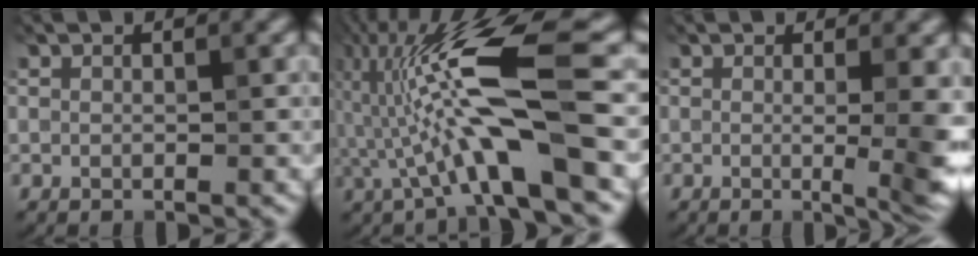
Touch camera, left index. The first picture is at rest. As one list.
[{"total": 10.6, "force": [-1.0, 1.9, 10.3], "torque": [-0.198, 0.025, -0.021]}, {"total": 6.6, "force": [-0.2, 2.2, 6.3], "torque": [-0.051, -0.006, -0.002]}]